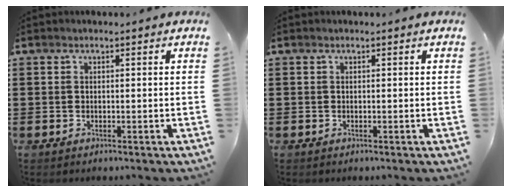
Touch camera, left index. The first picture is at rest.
{"total": 0.0}